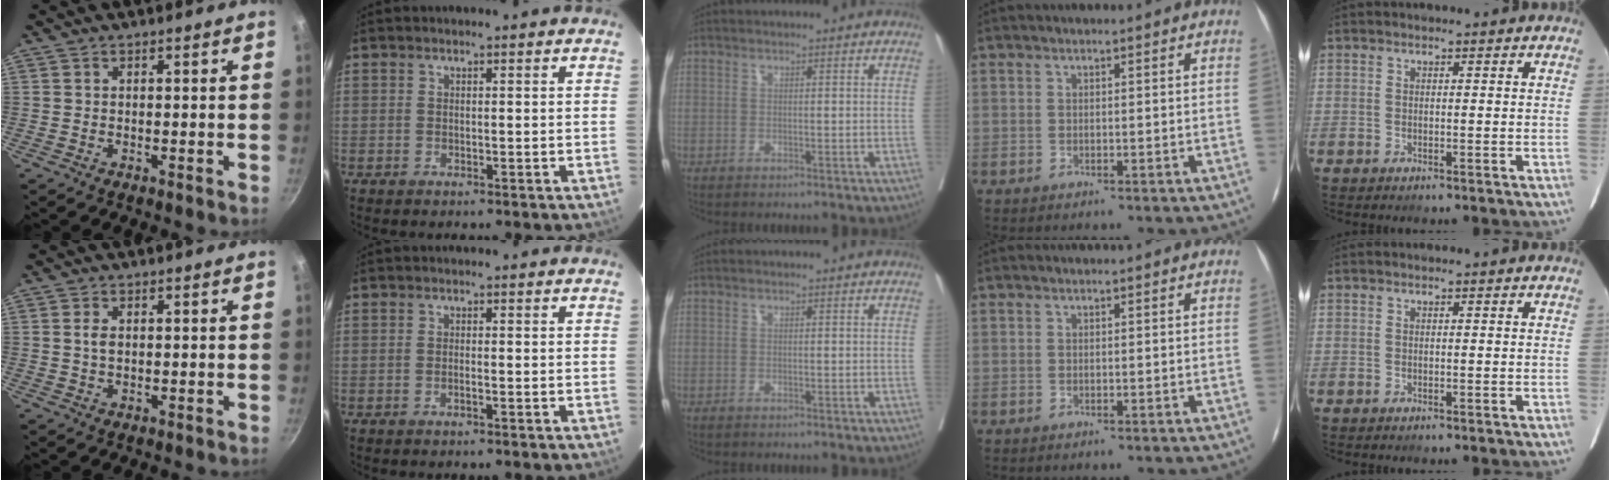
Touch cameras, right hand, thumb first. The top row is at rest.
{"thumb": {"total": 2.1, "force": [0.3, 1.3, 1.6], "torque": [-0.032, 0.000, 0.007]}, "index": {"total": 0.7, "force": [-0.3, 0.0, 0.6], "torque": [-0.013, 0.001, -0.005]}}